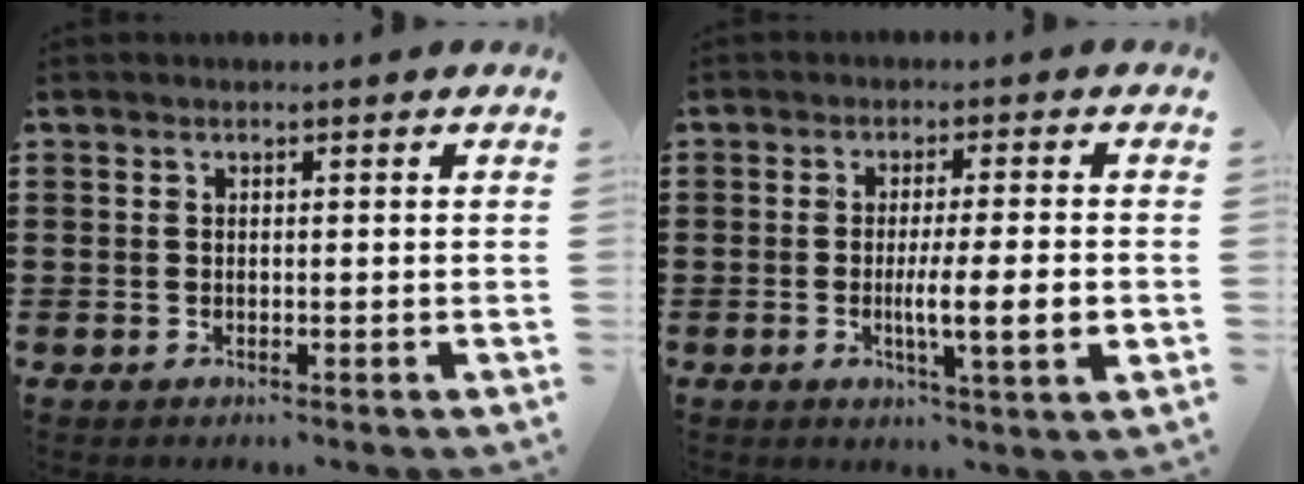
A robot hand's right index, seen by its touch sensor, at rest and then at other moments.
{"total": 7.4, "force": [-1.2, 0.9, 7.3], "torque": [-0.112, -0.011, -0.021]}